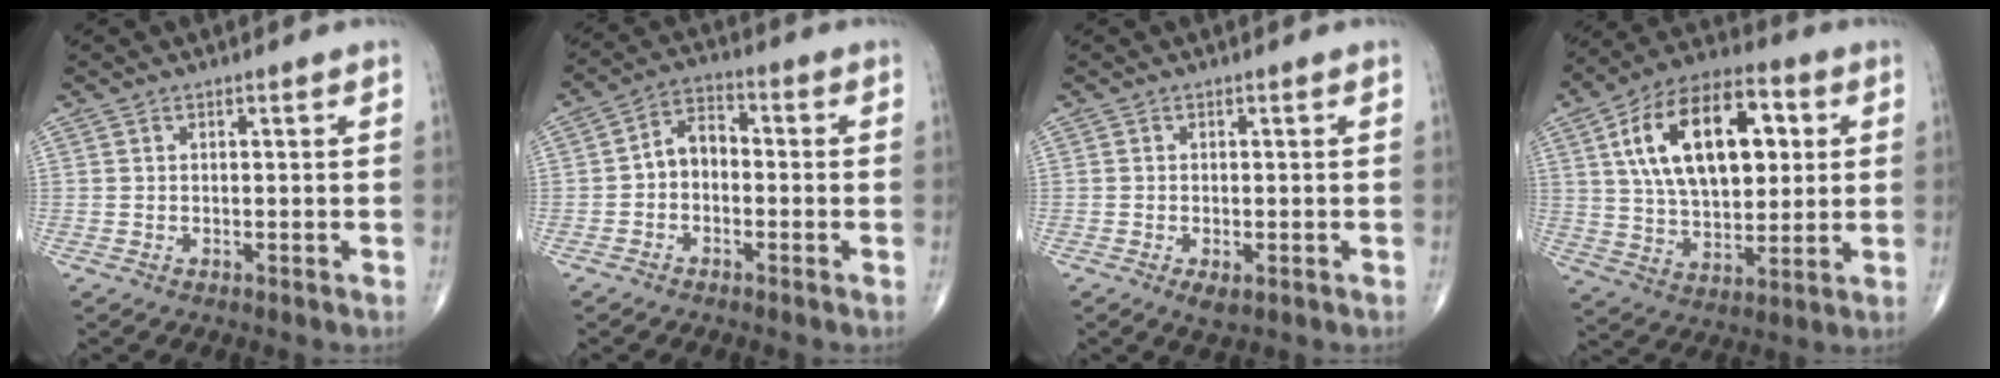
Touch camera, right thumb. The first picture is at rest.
{"total": 5.8, "force": [-1.0, 4.1, 3.9], "torque": [-0.052, 0.026, -0.033]}
{"total": 2.4, "force": [-1.0, 1.1, 1.9], "torque": [-0.034, -0.004, -0.014]}
{"total": 22.2, "force": [5.8, 12.2, 17.7], "torque": [-0.270, 0.002, 0.094]}